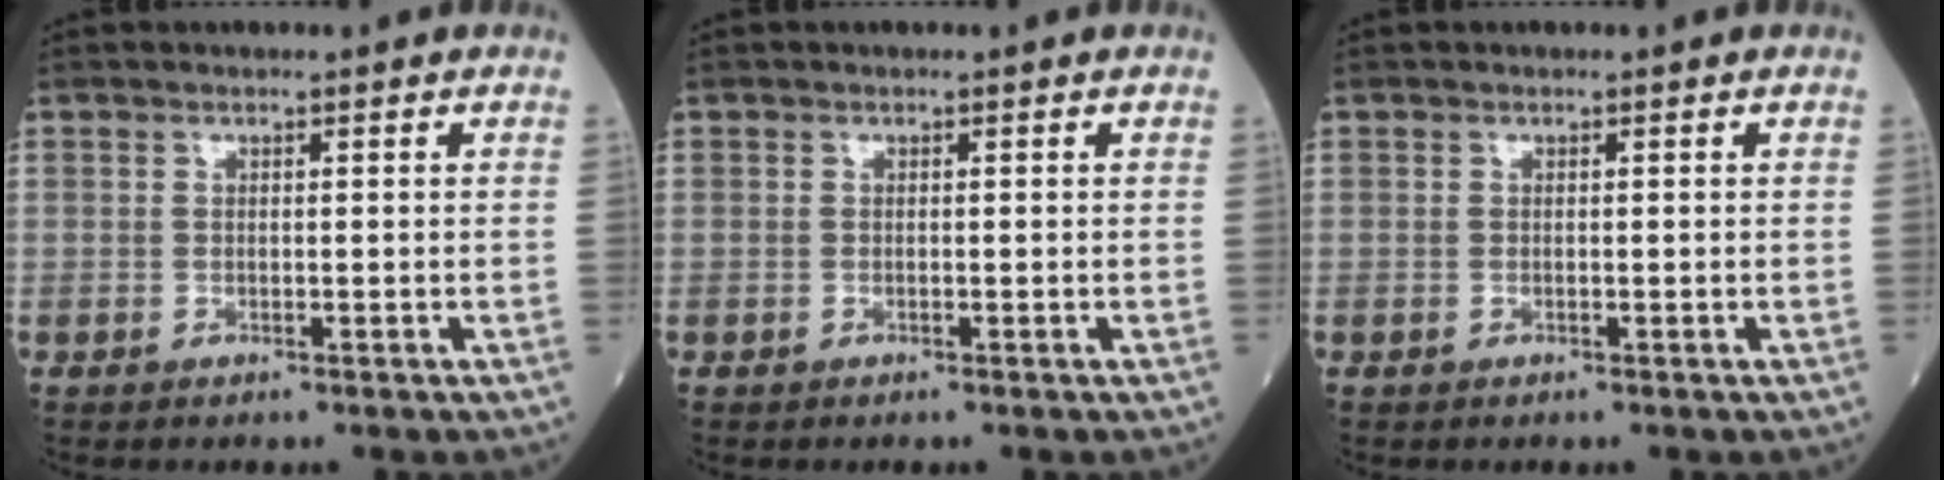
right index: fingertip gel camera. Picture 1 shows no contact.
{"total": 0.0}
{"total": 0.0}